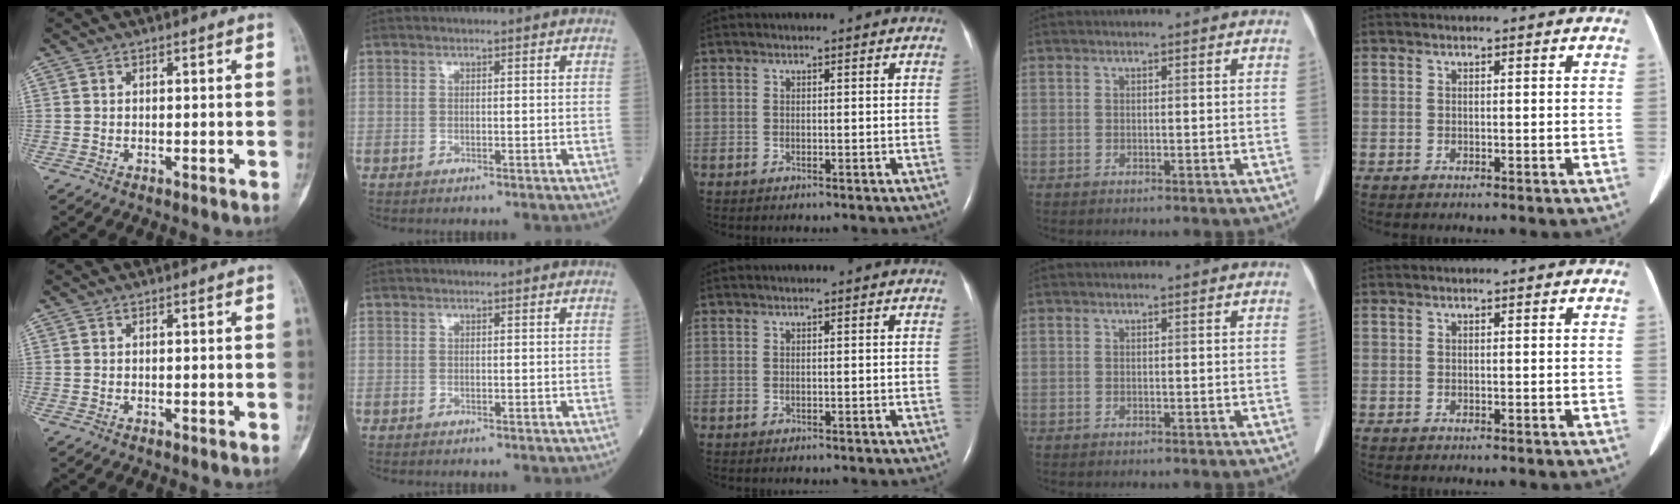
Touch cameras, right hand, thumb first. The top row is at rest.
{}